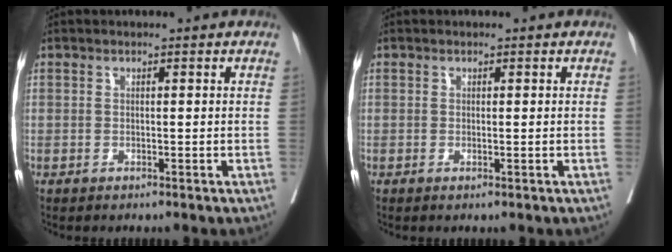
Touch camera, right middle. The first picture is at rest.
{"total": 0.5, "force": [-0.1, 0.0, 0.5], "torque": [-0.012, -0.003, -0.001]}